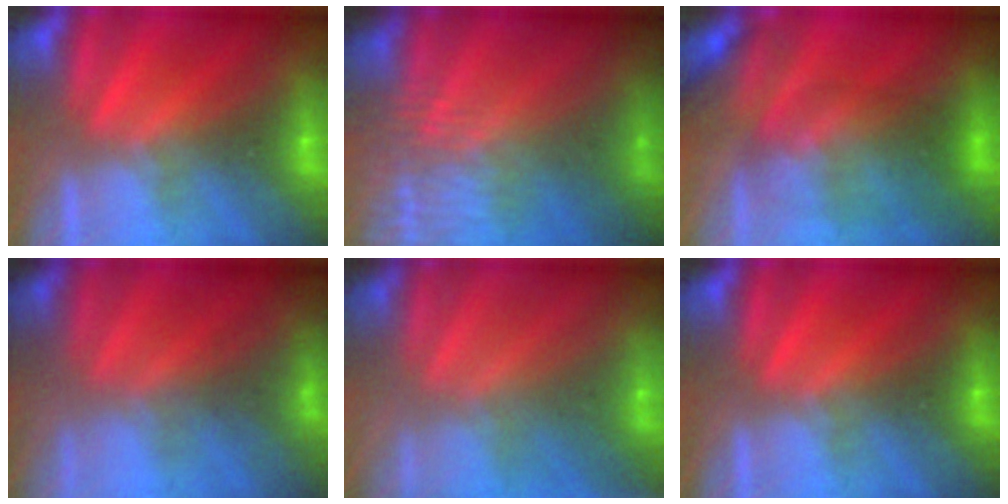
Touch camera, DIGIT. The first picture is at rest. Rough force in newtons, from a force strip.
{"total": 3.4}
{"total": 2.7}
{"total": 8.0}
{"total": 1.2}
{"total": 0.0}